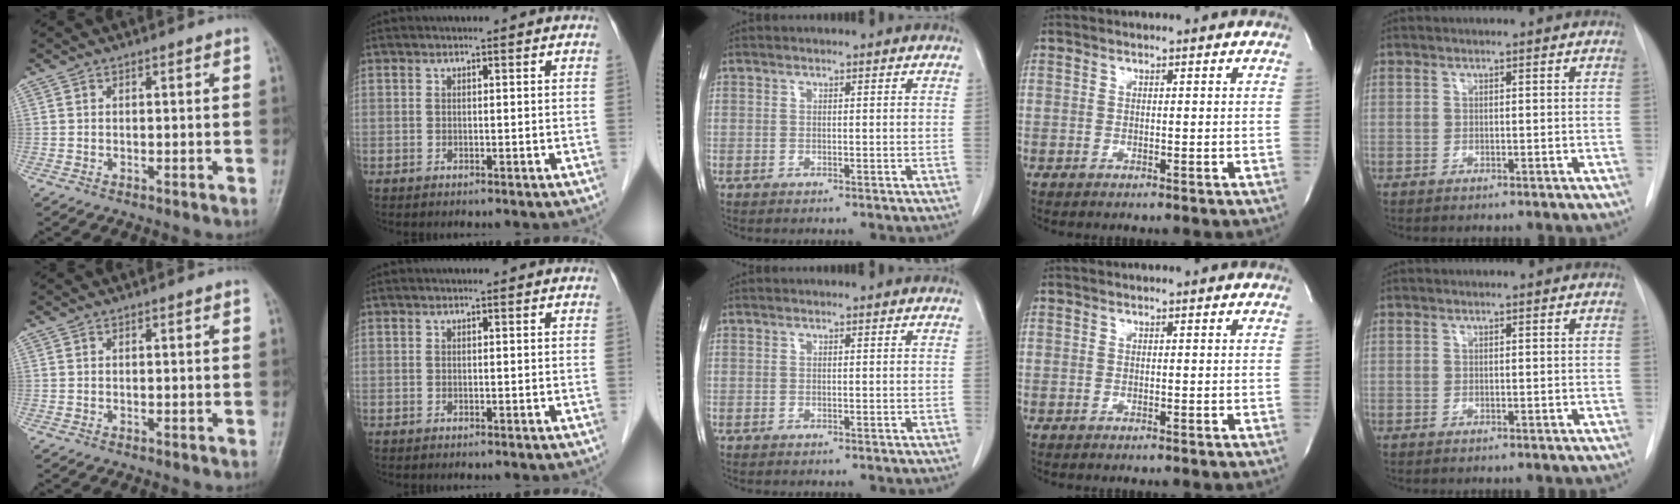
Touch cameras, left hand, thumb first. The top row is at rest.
{}